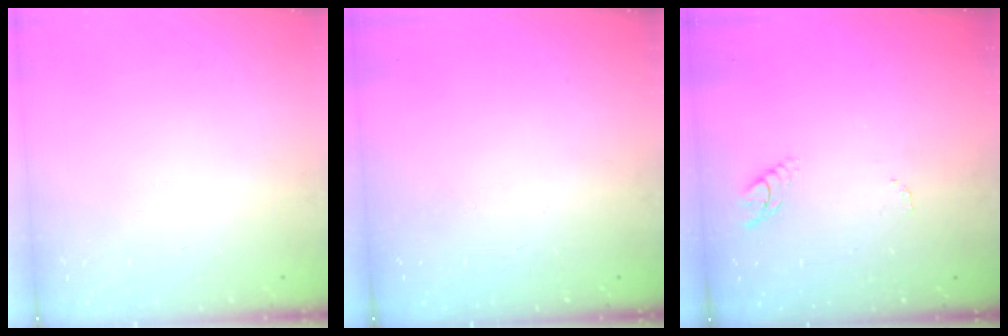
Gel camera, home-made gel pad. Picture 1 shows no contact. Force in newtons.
{"total": 0.0}
{"total": 3.9, "press": 3.9, "slide": 0.3}